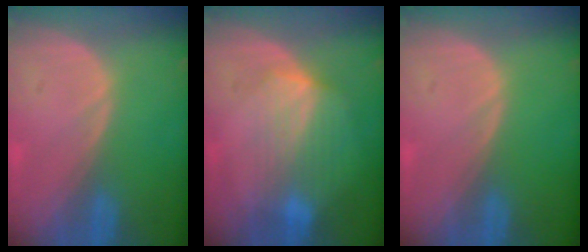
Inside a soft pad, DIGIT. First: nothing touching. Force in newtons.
{"total": 7.1, "press": 6.4, "slide": 3.1}
{"total": 0.0}